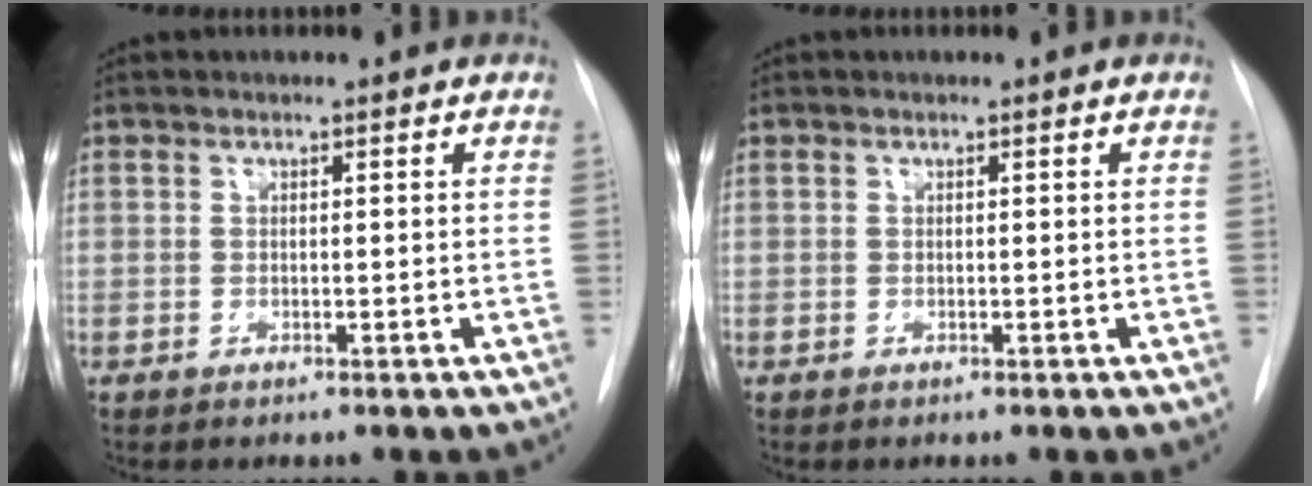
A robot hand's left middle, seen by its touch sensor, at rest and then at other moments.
{"total": 0.0}